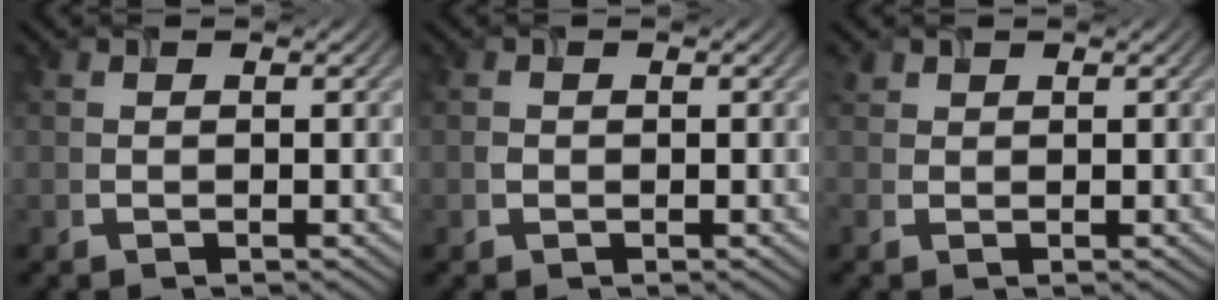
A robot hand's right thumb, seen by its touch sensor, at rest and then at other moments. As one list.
[{"total": 0.5, "force": [-0.1, 0.5, 0.2], "torque": [-0.002, -0.002, -0.005]}, {"total": 1.1, "force": [0.6, 0.8, 0.3], "torque": [-0.009, 0.001, 0.013]}]